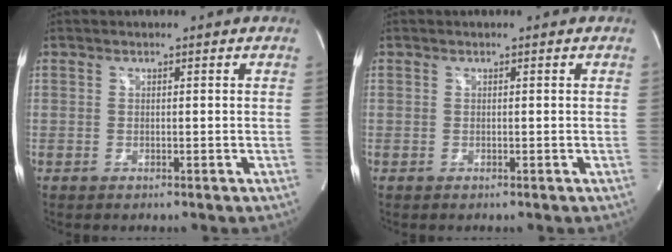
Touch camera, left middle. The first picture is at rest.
{"total": 0.0}